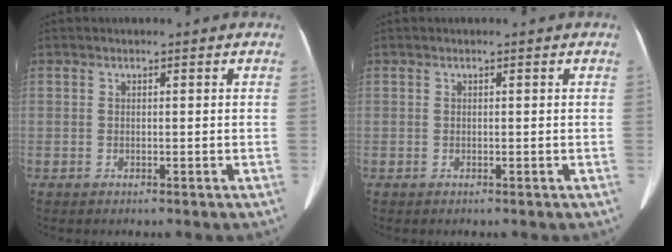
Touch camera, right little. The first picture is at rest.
{"total": 0.0}